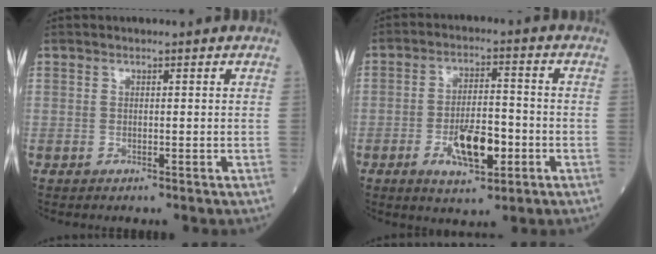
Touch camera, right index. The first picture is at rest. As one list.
[{"total": 8.6, "force": [-3.0, 2.9, 7.5], "torque": [-0.138, -0.001, -0.047]}]